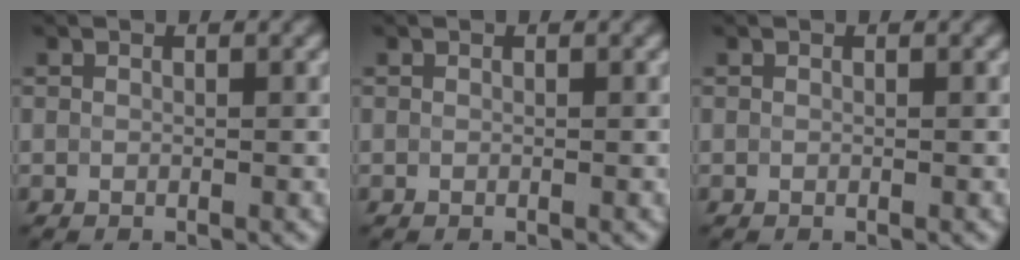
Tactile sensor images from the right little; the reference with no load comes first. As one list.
[{"total": 0.0}, {"total": 0.0}]